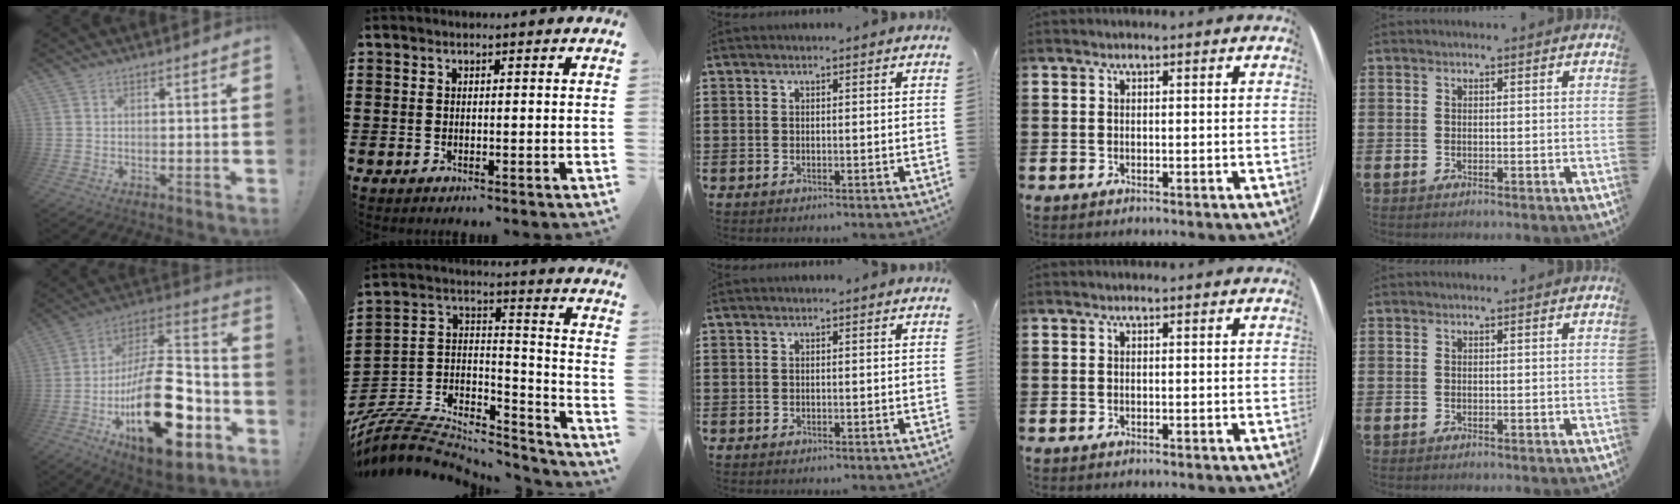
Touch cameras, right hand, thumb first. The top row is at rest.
{"thumb": {"total": 30.9, "force": [-9.3, 14.7, 25.6], "torque": [-0.441, 0.053, -0.134]}, "index": {"total": 7.9, "force": [-6.5, 3.4, 2.8], "torque": [-0.064, 0.010, -0.129]}}